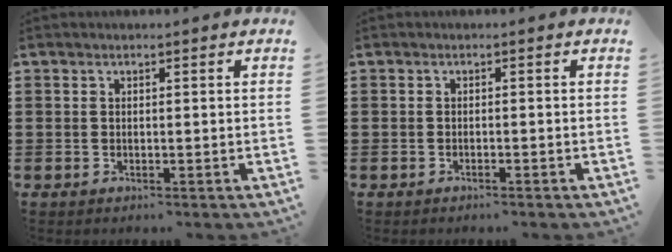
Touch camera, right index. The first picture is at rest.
{"total": 0.6, "force": [-0.5, 0.0, 0.2], "torque": [-0.006, -0.002, -0.010]}